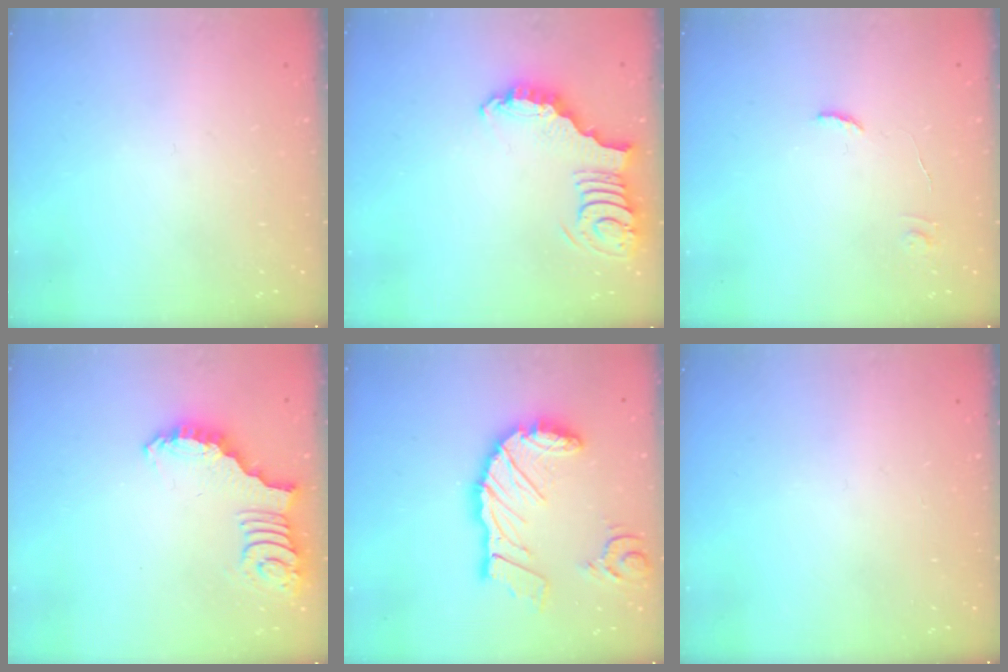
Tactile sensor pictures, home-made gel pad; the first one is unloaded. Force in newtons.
{"total": 3.9, "press": 3.9, "slide": 0.6}
{"total": 5.8, "press": 5.8, "slide": 0.4}
{"total": 2.7, "press": 2.7, "slide": 0.5}
{"total": 18.9, "press": 18.7, "slide": 2.6}
{"total": 0.0}